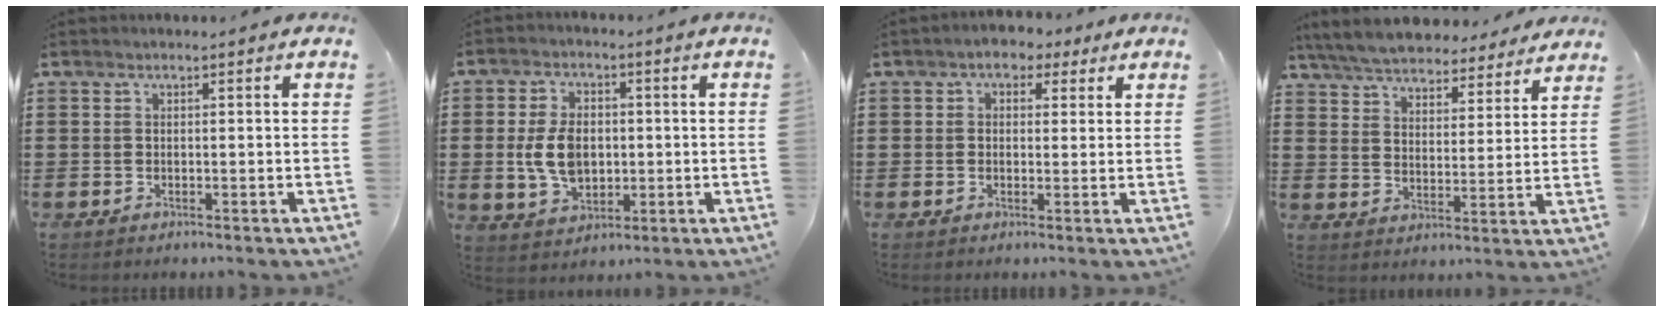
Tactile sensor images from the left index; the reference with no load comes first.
{"total": 7.5, "force": [-0.1, 4.9, 5.7], "torque": [-0.130, 0.003, -0.010]}
{"total": 2.7, "force": [1.6, 1.8, 1.3], "torque": [-0.026, 0.009, 0.024]}
{"total": 6.5, "force": [6.3, 0.6, 1.3], "torque": [-0.055, -0.034, 0.113]}